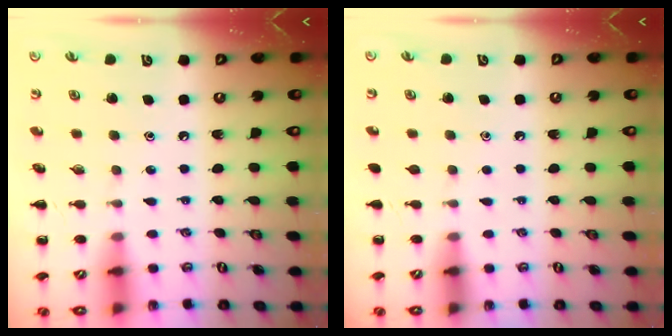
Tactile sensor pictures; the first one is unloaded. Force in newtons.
{"total": 0.6, "press": 0.6, "slide": 0.1}